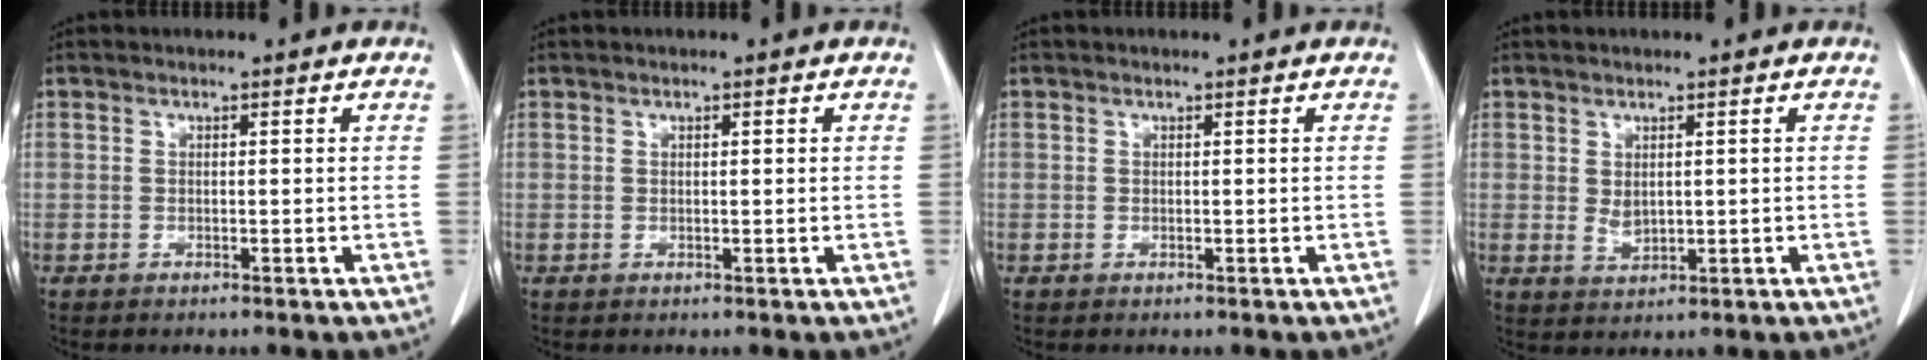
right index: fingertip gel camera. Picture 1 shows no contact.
{"total": 0.9, "force": [0.3, 0.4, 0.8], "torque": [-0.017, 0.002, 0.007]}
{"total": 0.0}
{"total": 2.7, "force": [0.4, 1.8, 2.0], "torque": [-0.039, 0.000, 0.018]}